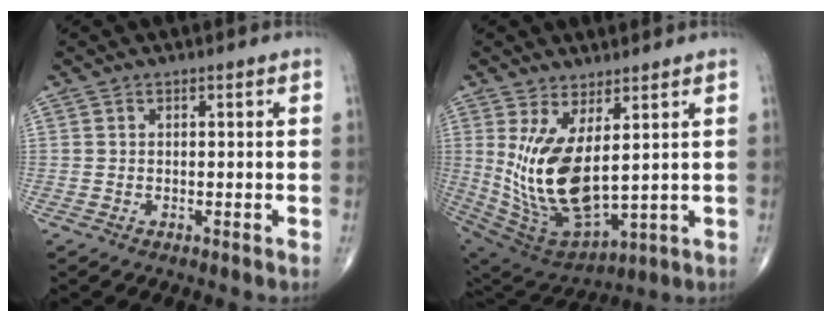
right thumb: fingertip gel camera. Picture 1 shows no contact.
{"total": 15.7, "force": [2.9, 6.8, 13.8], "torque": [-0.280, -0.038, 0.082]}